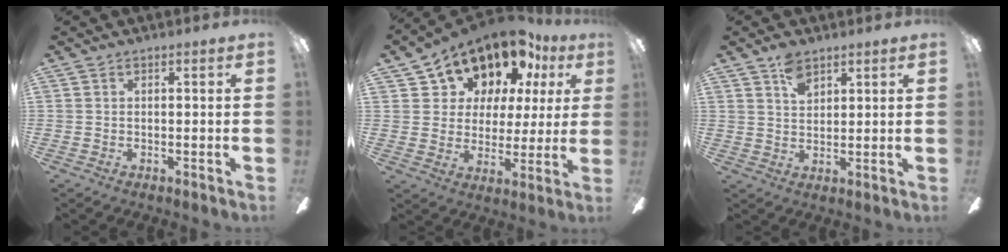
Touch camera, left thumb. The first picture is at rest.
{"total": 14.3, "force": [10.9, 8.2, 4.1], "torque": [-0.086, -0.078, 0.199]}
{"total": 4.9, "force": [3.2, 2.7, 2.4], "torque": [-0.039, -0.006, 0.058]}